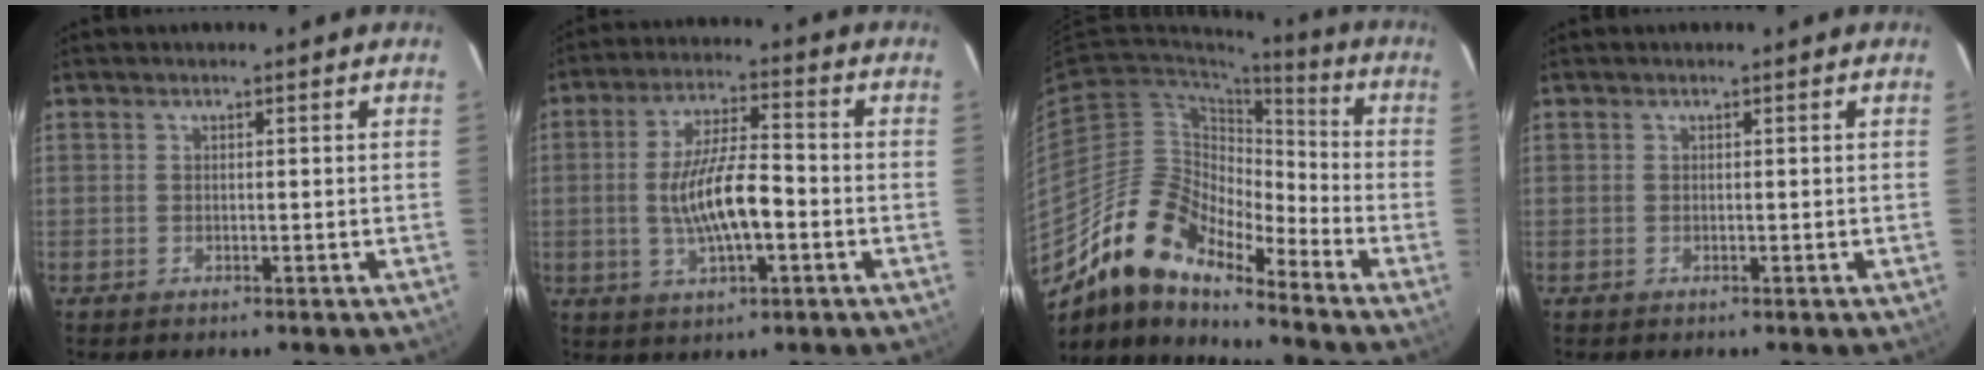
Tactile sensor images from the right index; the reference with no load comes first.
{"total": 11.0, "force": [-2.2, 3.1, 10.3], "torque": [-0.198, -0.001, -0.034]}
{"total": 15.0, "force": [-12.3, 4.8, 7.1], "torque": [-0.123, 0.002, -0.244]}
{"total": 0.0}